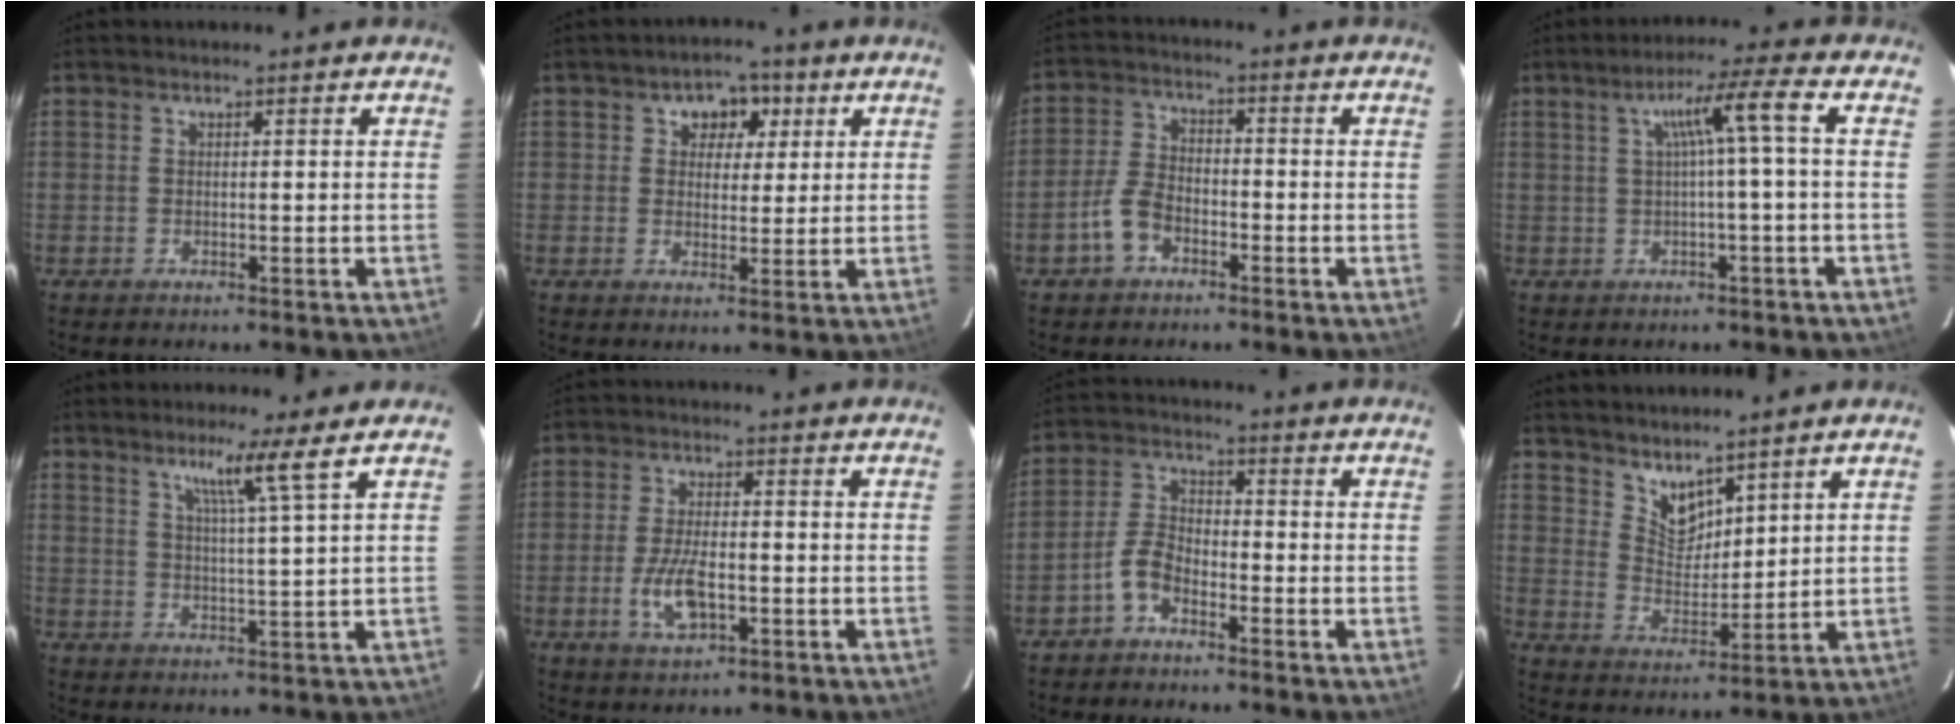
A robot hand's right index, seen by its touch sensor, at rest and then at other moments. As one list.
[{"total": 5.5, "force": [2.1, 4.5, 2.5], "torque": [-0.026, 0.015, 0.031]}, {"total": 5.9, "force": [-3.2, 3.6, 3.4], "torque": [-0.078, 0.012, -0.062]}, {"total": 5.8, "force": [0.4, -1.0, 5.7], "torque": [-0.101, 0.009, 0.016]}, {"total": 5.7, "force": [3.5, -2.0, 4.0], "torque": [-0.068, -0.021, 0.057]}, {"total": 7.8, "force": [-2.4, 3.4, 6.6], "torque": [-0.140, -0.006, -0.043]}, {"total": 4.9, "force": [-3.3, 2.4, 2.8], "torque": [-0.067, 0.016, -0.070]}, {"total": 6.5, "force": [5.3, 2.9, 2.2], "torque": [-0.029, -0.002, 0.106]}]